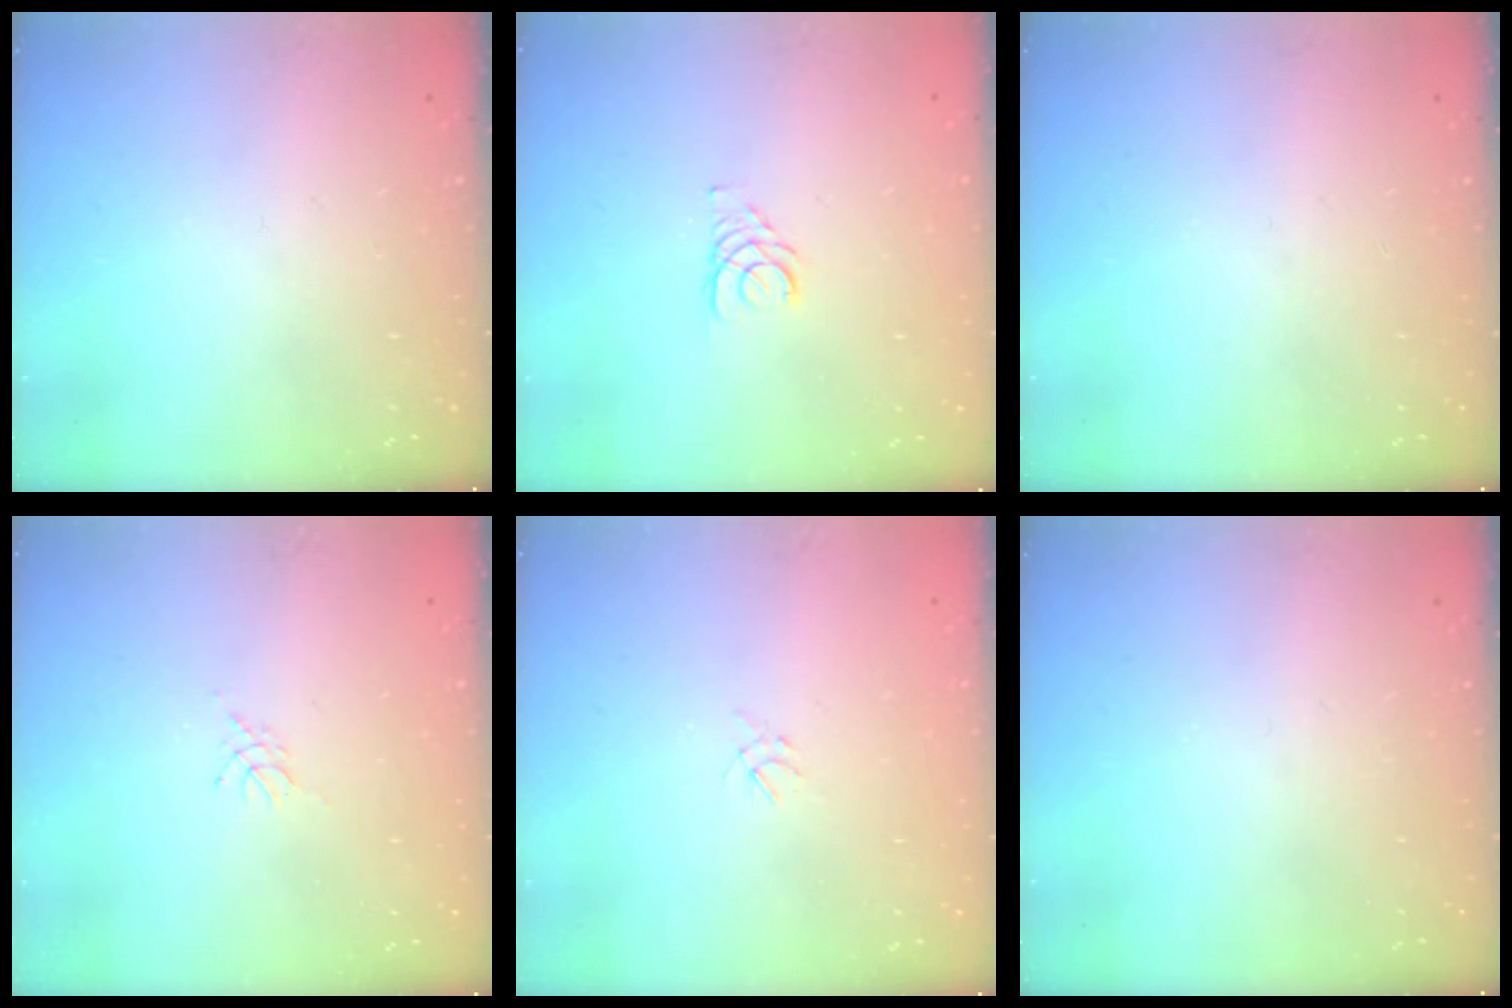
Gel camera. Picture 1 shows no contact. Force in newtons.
{"total": 2.9, "press": 2.9, "slide": 0.3}
{"total": 0.0}
{"total": 3.2, "press": 3.1, "slide": 0.6}
{"total": 1.2, "press": 1.1, "slide": 0.5}
{"total": 0.0}